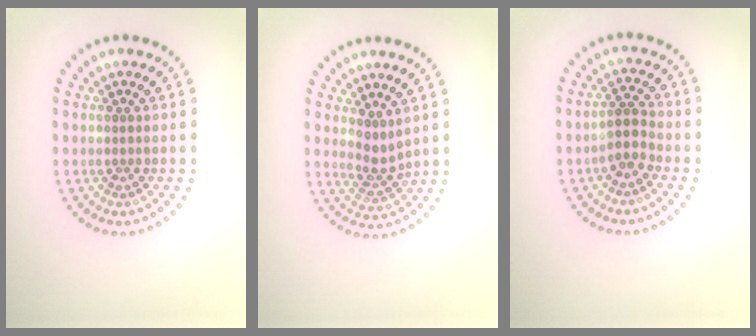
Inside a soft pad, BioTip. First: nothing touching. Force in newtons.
{"total": 2.2, "press": 1.6, "slide": 1.6}
{"total": 2.2, "press": 1.7, "slide": 1.4}